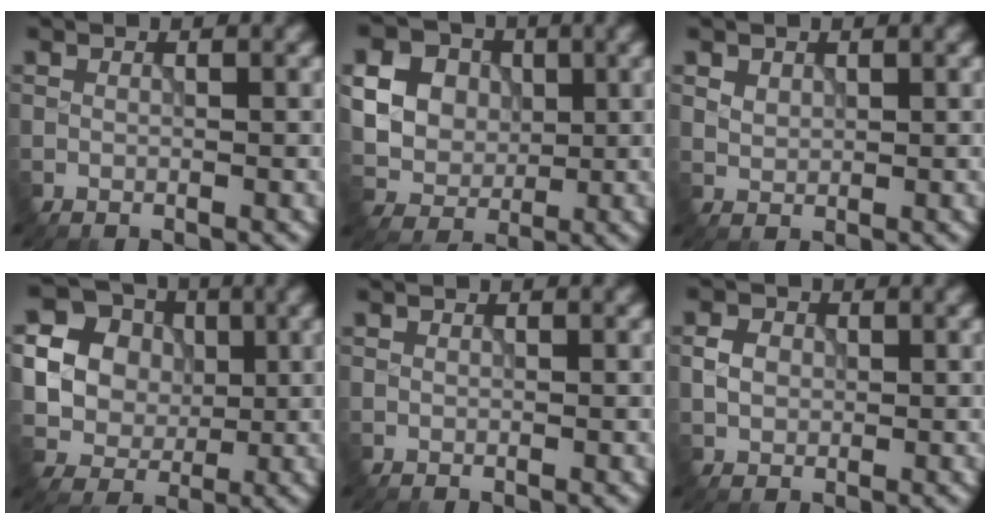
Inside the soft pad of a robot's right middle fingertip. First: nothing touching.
{"total": 15.4, "force": [4.5, 13.3, 6.4], "torque": [-0.157, 0.027, 0.062]}
{"total": 1.2, "force": [0.7, 0.8, 0.3], "torque": [-0.005, -0.002, 0.017]}
{"total": 15.9, "force": [3.1, 14.7, 5.2], "torque": [-0.164, 0.019, 0.040]}
{"total": 0.0}
{"total": 1.9, "force": [0.1, 1.6, 0.9], "torque": [-0.017, 0.000, -0.001]}